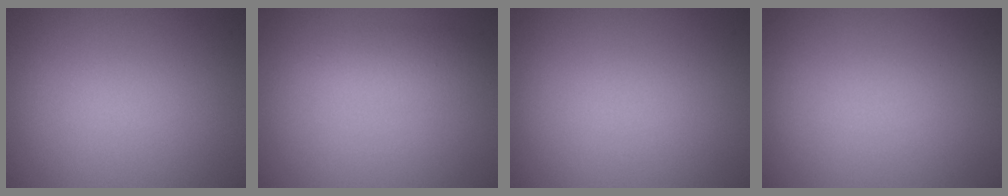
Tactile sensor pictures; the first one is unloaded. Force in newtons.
{"total": 2.1, "press": 2.0, "slide": 0.2}
{"total": 0.0}
{"total": 0.0}